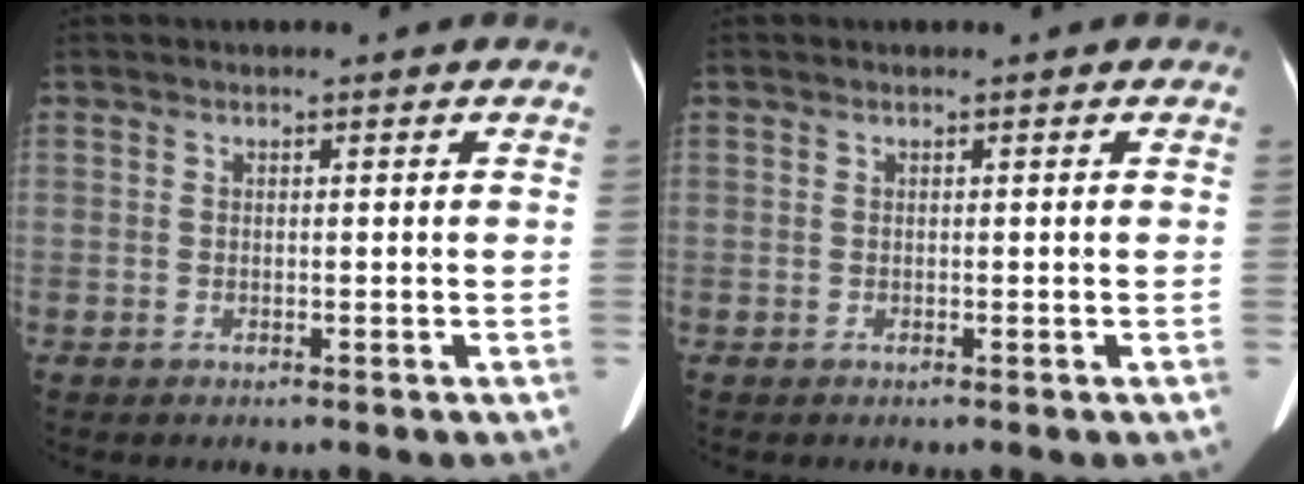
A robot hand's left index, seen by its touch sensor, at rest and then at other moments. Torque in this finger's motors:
{"motor_torque": [-0.19, -0.07, -0.01, -0.01]}